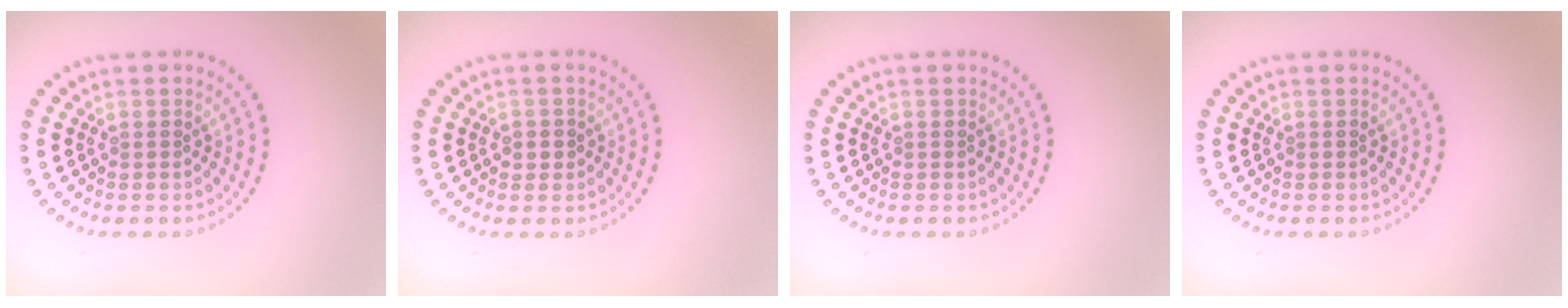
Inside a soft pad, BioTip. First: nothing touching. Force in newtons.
{"total": 1.1, "press": 1.1, "slide": 0.4}
{"total": 0.0}
{"total": 0.0}